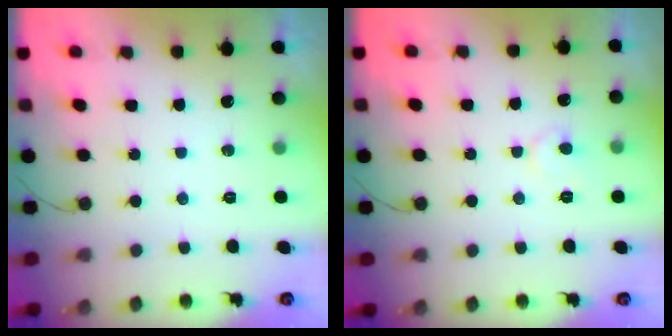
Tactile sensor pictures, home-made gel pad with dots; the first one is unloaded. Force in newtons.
{"total": 5.8, "press": 5.8, "slide": 0.5}